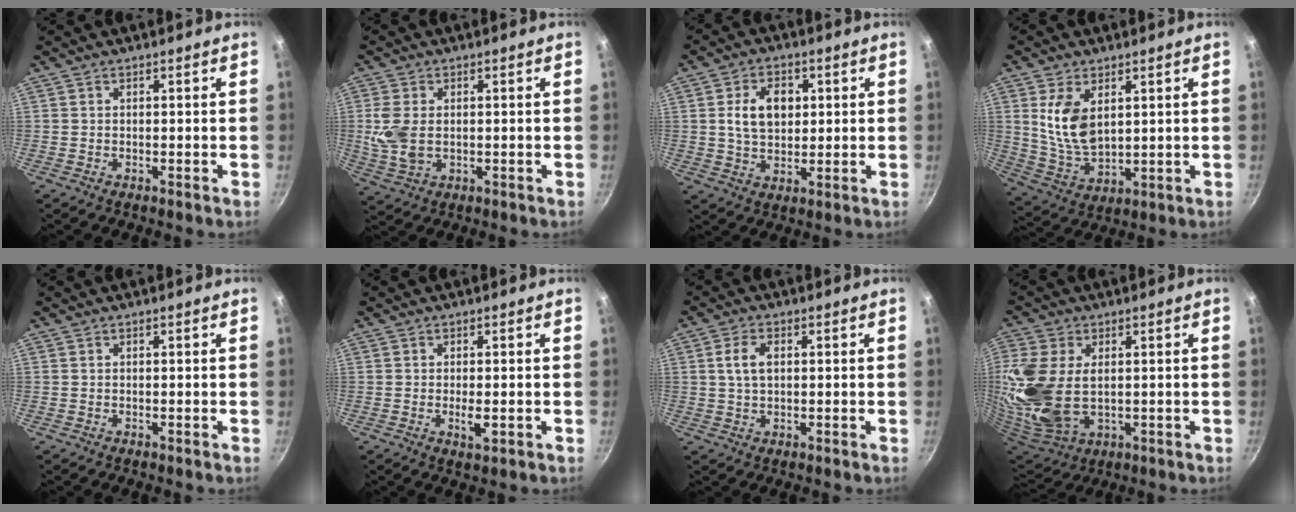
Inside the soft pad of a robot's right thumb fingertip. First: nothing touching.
{"total": 7.2, "force": [0.2, 4.6, 5.5], "torque": [-0.128, -0.004, 0.011]}
{"total": 8.8, "force": [1.7, 5.9, 6.2], "torque": [-0.086, -0.003, 0.033]}
{"total": 10.5, "force": [3.1, 5.9, 8.0], "torque": [-0.142, -0.019, 0.076]}
{"total": 0.0}
{"total": 2.6, "force": [-0.5, 0.9, 2.3], "torque": [-0.045, -0.004, -0.006]}
{"total": 4.4, "force": [0.9, 2.5, 3.5], "torque": [-0.071, 0.002, 0.016]}
{"total": 20.2, "force": [0.6, 12.6, 15.8], "torque": [-0.388, -0.019, 0.030]}